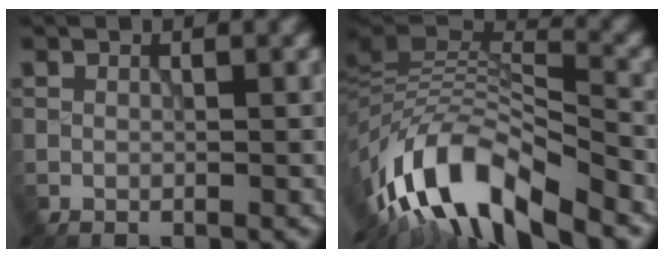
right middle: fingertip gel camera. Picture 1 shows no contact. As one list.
[{"total": 11.8, "force": [-6.7, 4.2, 8.8], "torque": [-0.155, 0.020, -0.129]}]